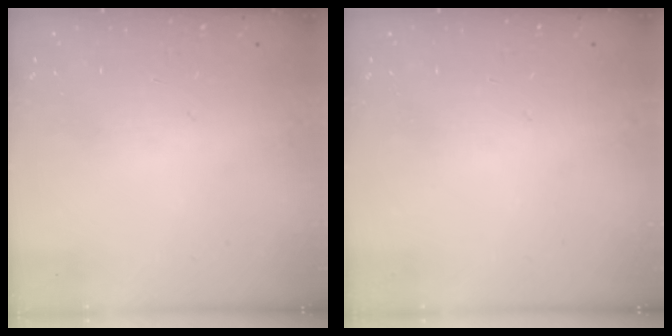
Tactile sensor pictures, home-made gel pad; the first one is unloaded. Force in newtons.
{"total": 0.0}